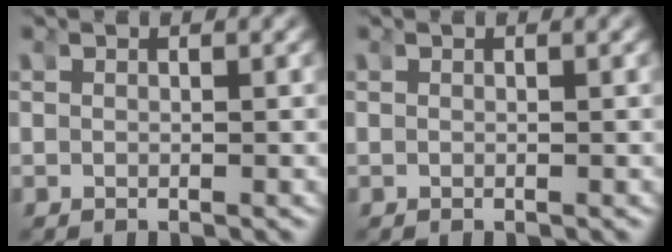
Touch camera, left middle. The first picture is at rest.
{"total": 0.0}